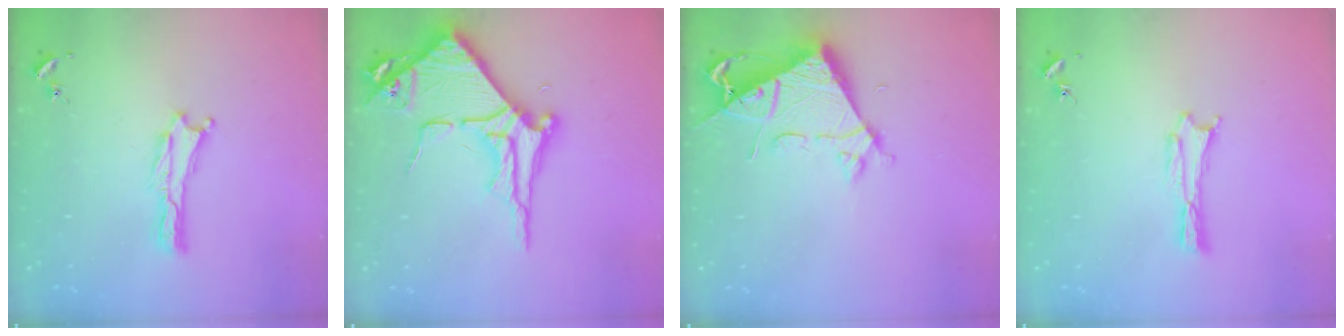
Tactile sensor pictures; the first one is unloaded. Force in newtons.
{"total": 8.8, "press": 8.7, "slide": 0.9}
{"total": 6.6, "press": 6.5, "slide": 0.6}
{"total": 0.7, "press": 0.7, "slide": 0.1}